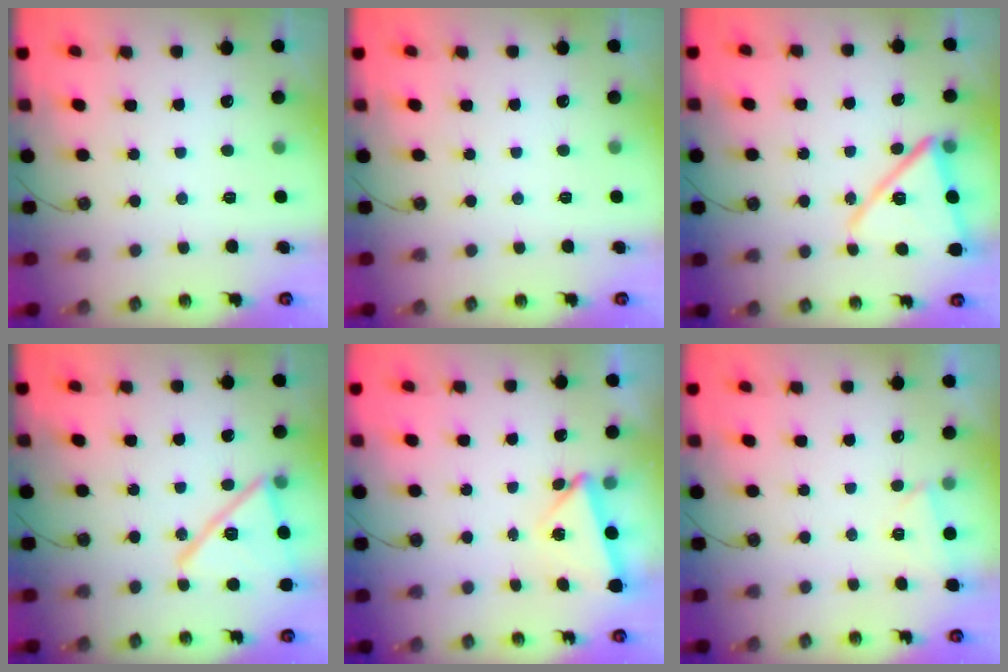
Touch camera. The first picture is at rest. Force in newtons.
{"total": 0.0}
{"total": 15.3, "press": 15.2, "slide": 1.0}
{"total": 18.3, "press": 18.3, "slide": 1.8}
{"total": 3.5, "press": 3.1, "slide": 1.7}
{"total": 2.8, "press": 2.1, "slide": 1.8}